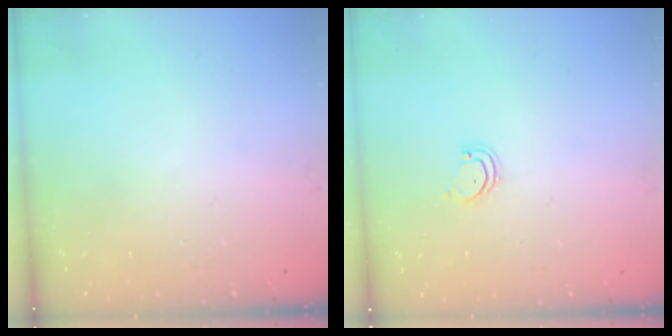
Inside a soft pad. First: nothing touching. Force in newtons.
{"total": 1.9, "press": 1.9, "slide": 0.2}